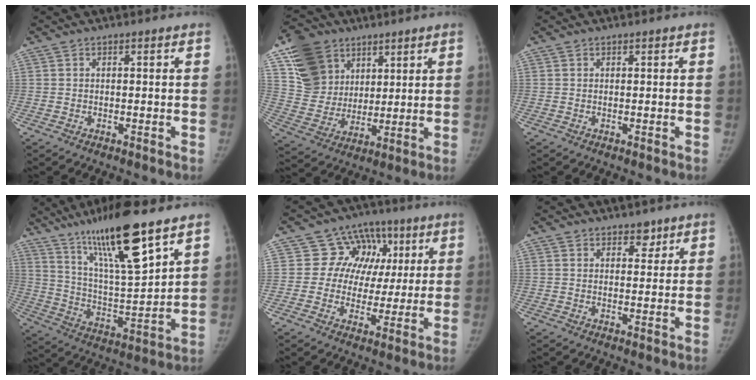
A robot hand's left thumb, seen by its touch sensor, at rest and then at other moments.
{"total": 14.4, "force": [7.5, 11.3, 5.1], "torque": [-0.063, -0.023, 0.149]}
{"total": 0.0}
{"total": 19.7, "force": [12.9, 3.2, 14.5], "torque": [-0.235, -0.063, 0.235]}
{"total": 11.1, "force": [3.0, 10.1, 3.4], "torque": [0.008, 0.009, 0.041]}
{"total": 2.8, "force": [2.0, 1.8, 0.9], "torque": [0.011, -0.011, 0.027]}